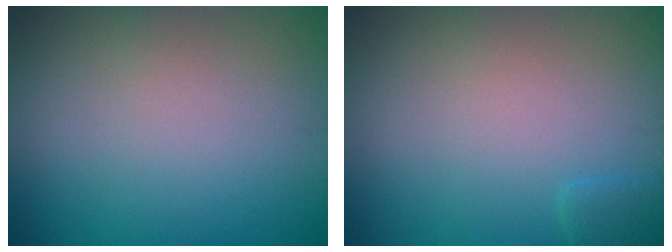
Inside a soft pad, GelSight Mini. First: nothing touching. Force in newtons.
{"total": 0.9, "press": 0.9, "slide": 0.1}